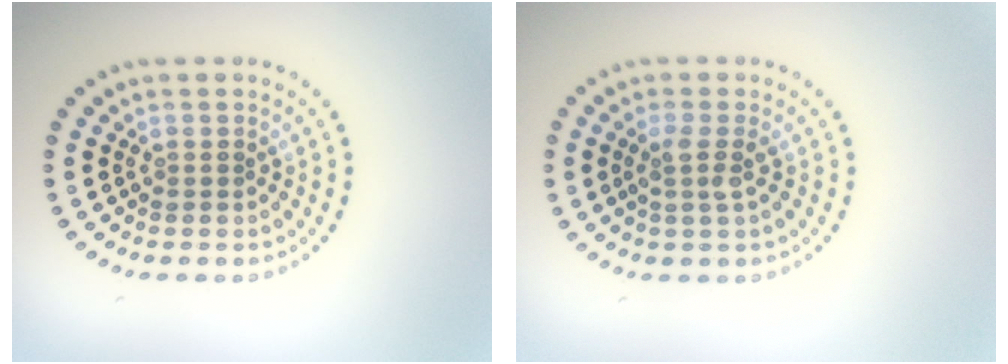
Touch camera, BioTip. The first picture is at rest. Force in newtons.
{"total": 1.8, "press": 1.3, "slide": 1.2}